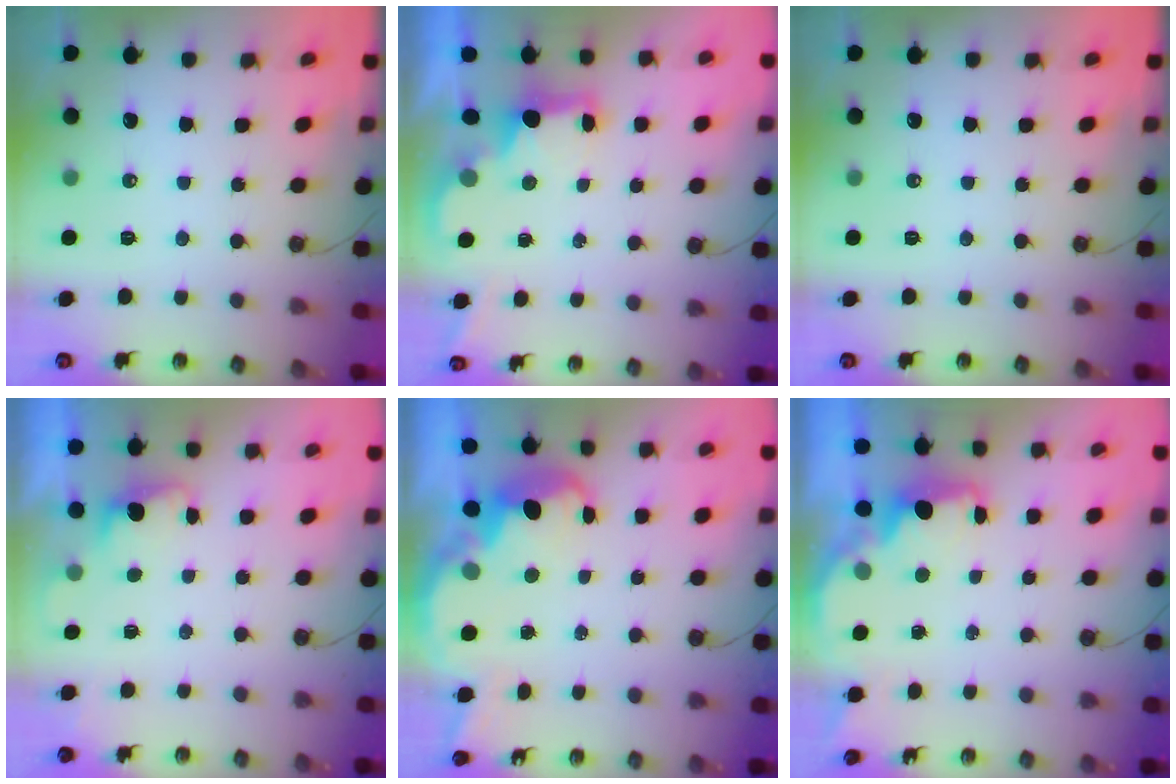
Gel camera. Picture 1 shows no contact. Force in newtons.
{"total": 2.3, "press": 2.2, "slide": 0.7}
{"total": 0.0}
{"total": 1.4, "press": 1.1, "slide": 0.8}
{"total": 6.6, "press": 6.6, "slide": 0.5}
{"total": 2.2, "press": 2.1, "slide": 0.8}